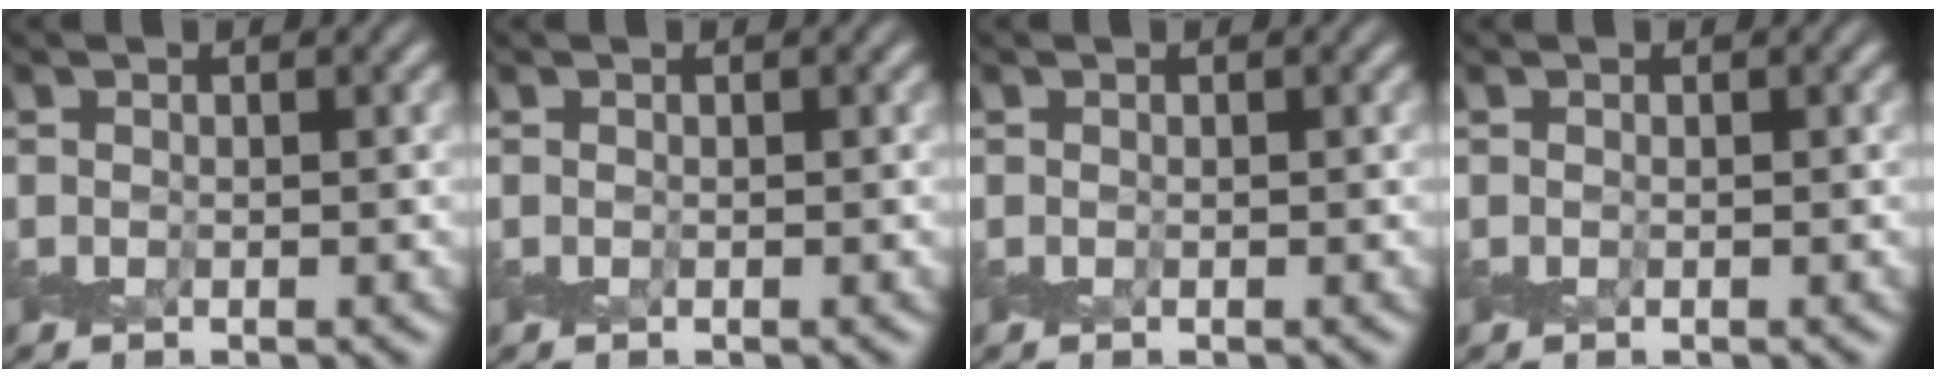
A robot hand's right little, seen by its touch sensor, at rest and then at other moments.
{"total": 0.0}
{"total": 0.0}
{"total": 0.0}